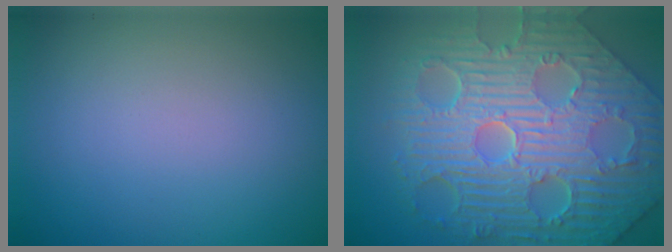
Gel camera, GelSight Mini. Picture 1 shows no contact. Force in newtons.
{"total": 12.1, "press": 8.1, "slide": 9.0}